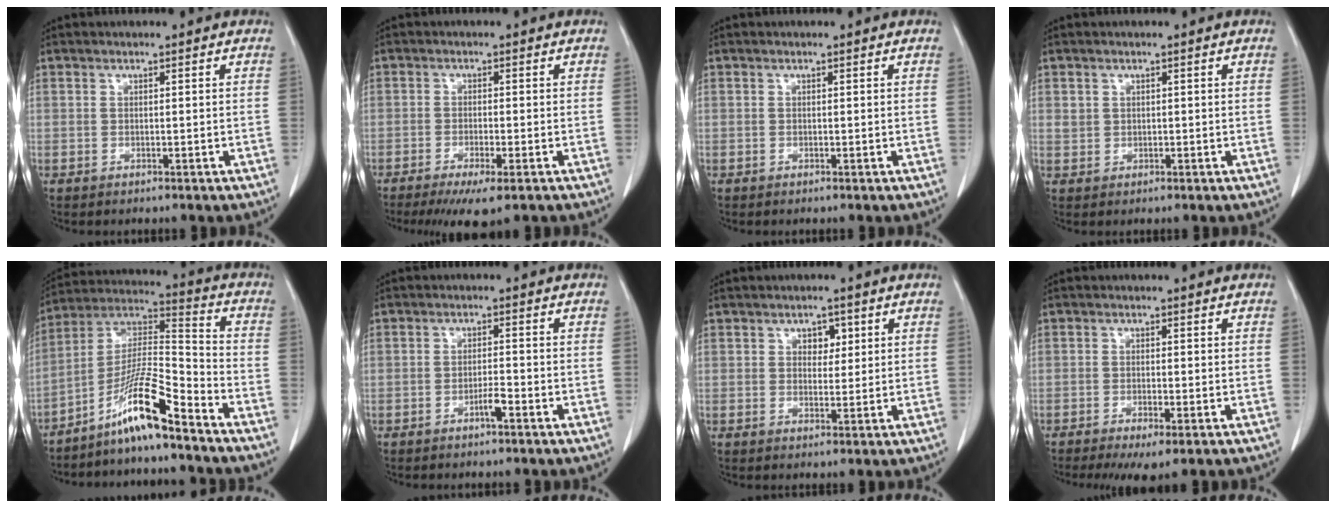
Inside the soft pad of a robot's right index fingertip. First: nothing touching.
{"total": 5.8, "force": [-3.8, 0.5, 4.4], "torque": [-0.071, -0.014, -0.059]}
{"total": 0.0}
{"total": 1.4, "force": [0.5, 1.3, 0.2], "torque": [0.001, 0.005, 0.009]}
{"total": 12.2, "force": [-8.7, 0.1, 8.5], "torque": [-0.164, 0.009, -0.161]}
{"total": 2.0, "force": [-1.3, 0.1, 1.6], "torque": [-0.027, 0.002, -0.023]}
{"total": 2.6, "force": [1.1, 1.8, 1.6], "torque": [-0.018, 0.004, 0.016]}
{"total": 4.4, "force": [-2.6, 0.6, 3.5], "torque": [-0.058, -0.013, -0.040]}